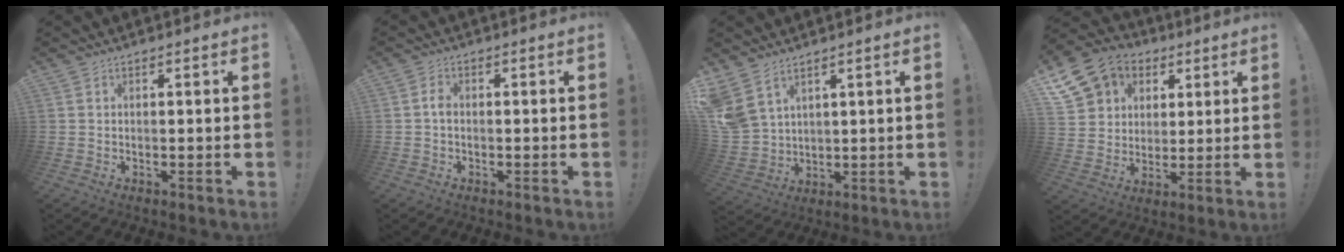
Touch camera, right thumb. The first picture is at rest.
{"total": 2.1, "force": [-0.5, 1.4, 1.5], "torque": [-0.034, 0.010, -0.010]}
{"total": 8.2, "force": [5.8, 4.5, 3.7], "torque": [-0.085, -0.031, 0.119]}
{"total": 13.0, "force": [6.3, 10.7, 3.9], "torque": [-0.052, -0.037, 0.133]}